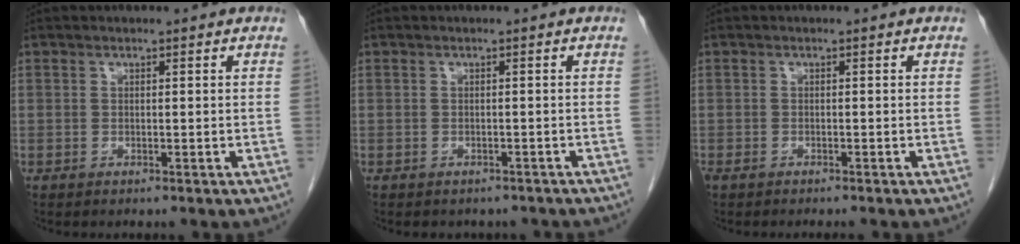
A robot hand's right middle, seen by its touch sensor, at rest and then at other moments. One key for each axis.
{"total": 4.4, "fx": -3.8, "fy": 2.0, "fz": 0.9, "tx": -0.011, "ty": 0.004, "tz": -0.040}
{"total": 2.5, "fx": -2.1, "fy": 0.7, "fz": 1.2, "tx": -0.021, "ty": -0.006, "tz": -0.025}